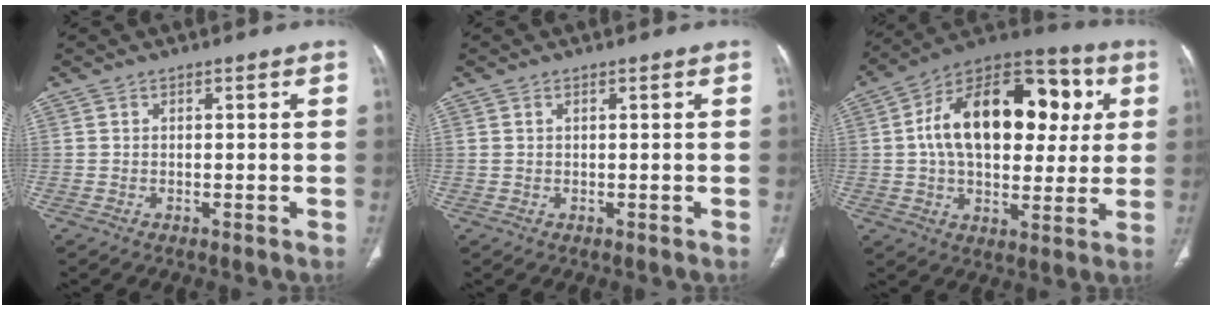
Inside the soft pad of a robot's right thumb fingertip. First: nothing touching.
{"total": 0.7, "force": [0.4, 0.3, 0.5], "torque": [-0.012, 0.009, 0.011]}
{"total": 25.2, "force": [4.4, 15.2, 19.7], "torque": [-0.282, 0.024, 0.062]}